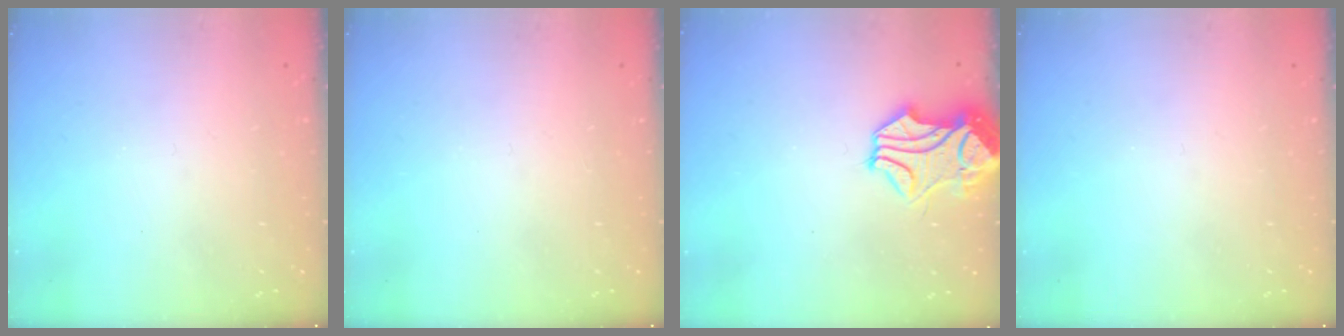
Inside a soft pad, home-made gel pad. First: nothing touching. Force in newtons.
{"total": 0.0}
{"total": 2.1, "press": 1.4, "slide": 1.5}
{"total": 0.0}